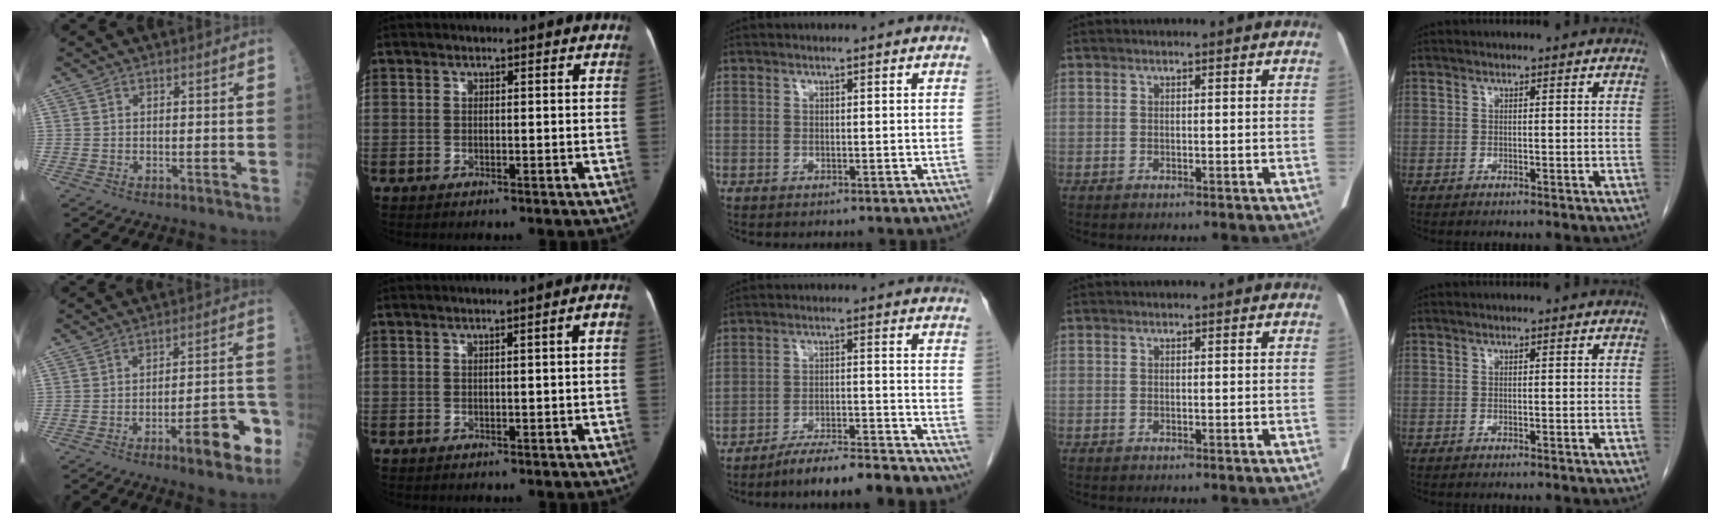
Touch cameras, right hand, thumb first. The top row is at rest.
{"thumb": {"total": 11.5, "force": [-5.3, 3.2, 9.7], "torque": [-0.121, 0.040, -0.071]}, "index": {"total": 2.5, "force": [0.0, 0.1, 2.5], "torque": [-0.027, 0.010, 0.001]}, "middle": {"total": 12.1, "force": [-11.1, 0.6, 4.6], "torque": [-0.052, 0.010, -0.167]}}